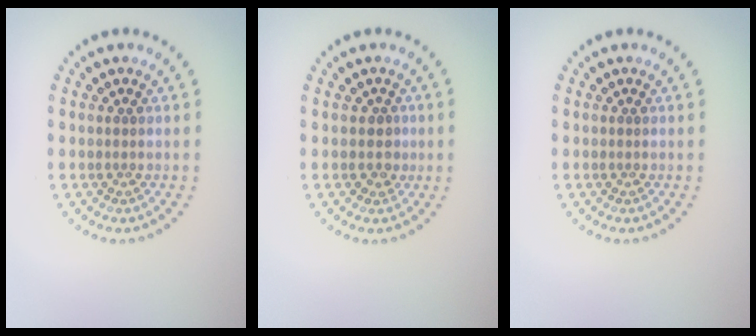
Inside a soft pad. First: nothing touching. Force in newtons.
{"total": 1.1, "press": 0.8, "slide": 0.8}
{"total": 0.0}